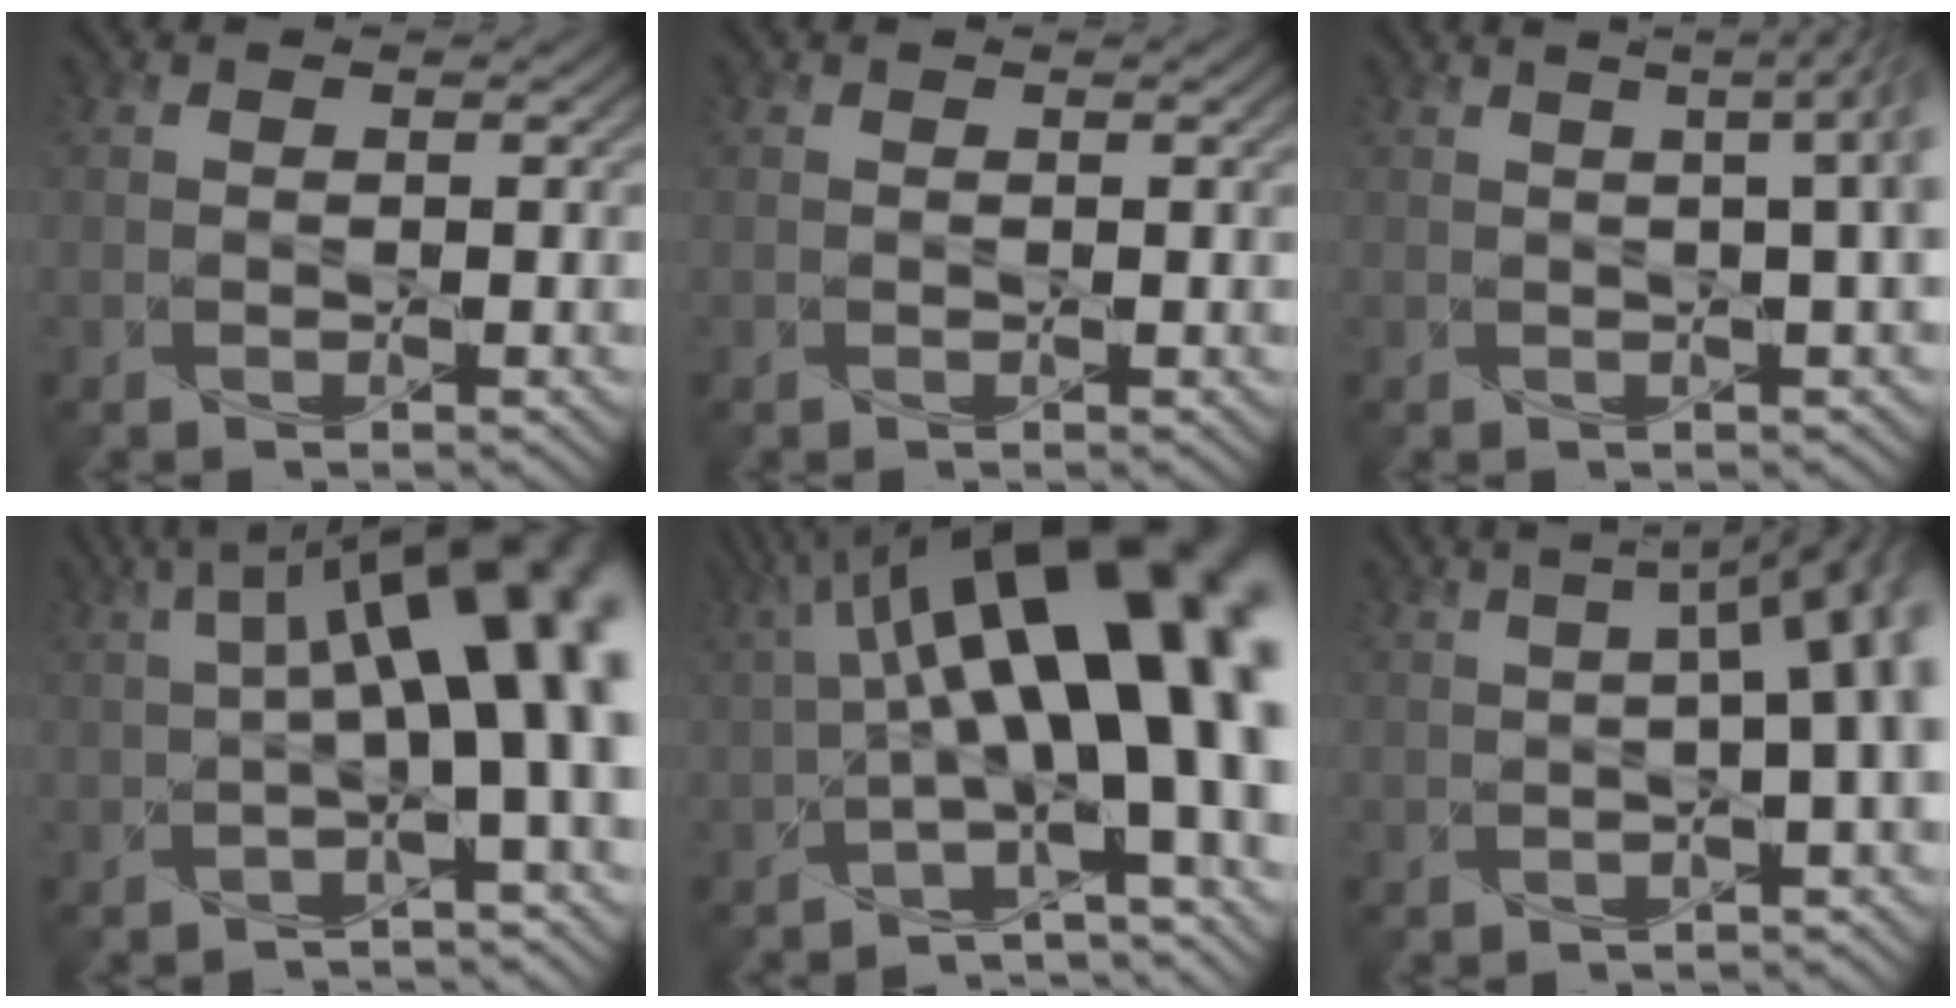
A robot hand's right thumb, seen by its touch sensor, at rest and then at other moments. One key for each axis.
{"total": 0.0}
{"total": 6.9, "fx": 1.3, "fy": 2.0, "fz": 6.5, "tx": -0.067, "ty": 0.033, "tz": -0.002}
{"total": 12.7, "fx": 1.6, "fy": 3.6, "fz": 12.1, "tx": -0.177, "ty": 0.017, "tz": 0.021}
{"total": 18.0, "fx": 0.9, "fy": 6.5, "fz": 16.7, "tx": -0.214, "ty": 0.018, "tz": 0.021}
{"total": 8.4, "fx": 0.3, "fy": 2.4, "fz": 8.1, "tx": -0.094, "ty": 0.021, "tz": -0.006}